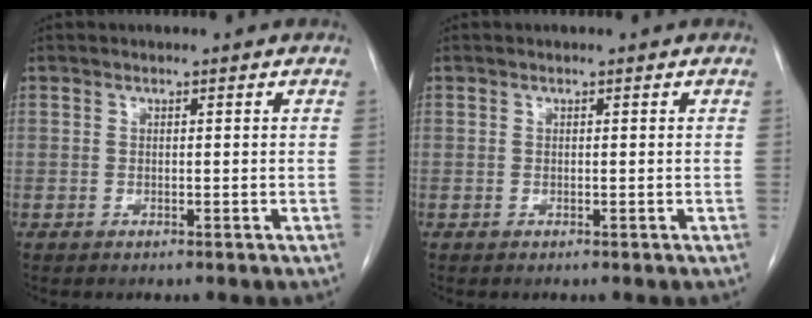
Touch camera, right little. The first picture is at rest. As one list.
[{"total": 0.0}]